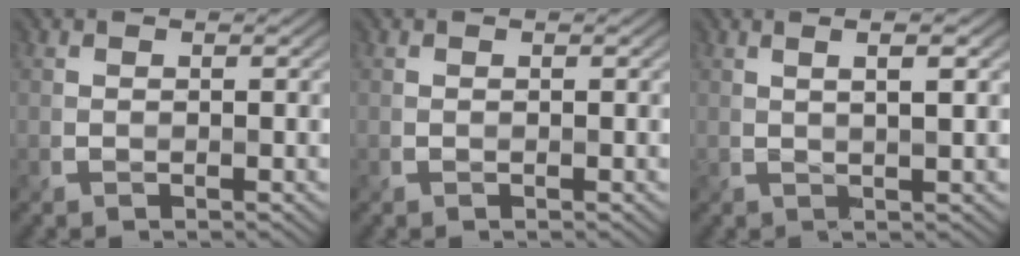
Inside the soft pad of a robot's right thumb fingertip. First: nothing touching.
{"total": 0.0}
{"total": 3.1, "force": [1.1, 0.2, 2.9], "torque": [-0.035, 0.002, 0.011]}